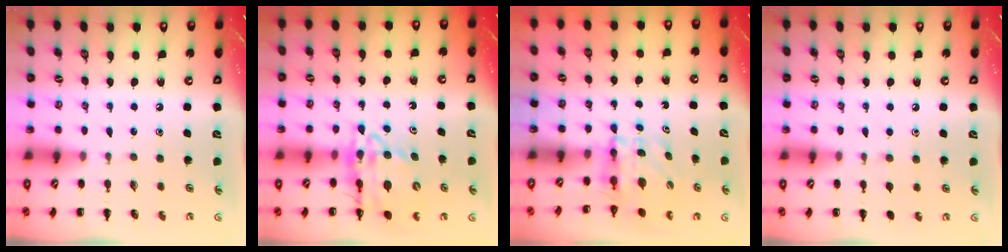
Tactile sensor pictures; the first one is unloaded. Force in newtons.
{"total": 14.6, "press": 14.1, "slide": 3.8}
{"total": 4.0, "press": 4.0, "slide": 0.1}
{"total": 3.2, "press": 2.9, "slide": 1.4}